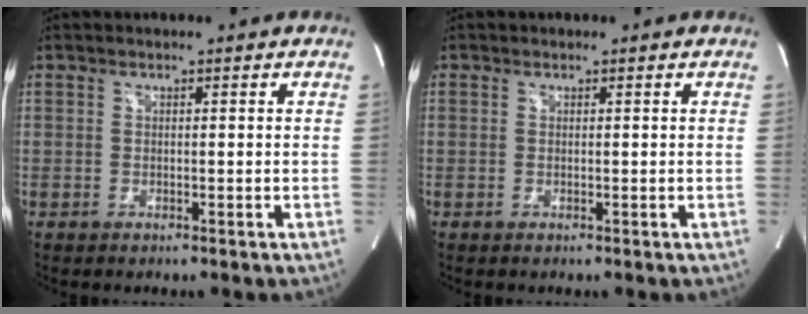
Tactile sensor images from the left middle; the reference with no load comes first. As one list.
[{"total": 0.0}]